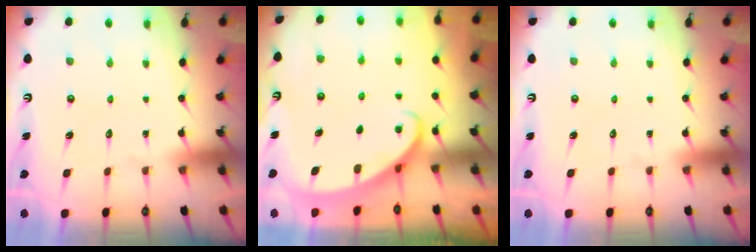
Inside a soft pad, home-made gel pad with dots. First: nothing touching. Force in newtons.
{"total": 2.2, "press": 2.2, "slide": 0.2}
{"total": 0.0}